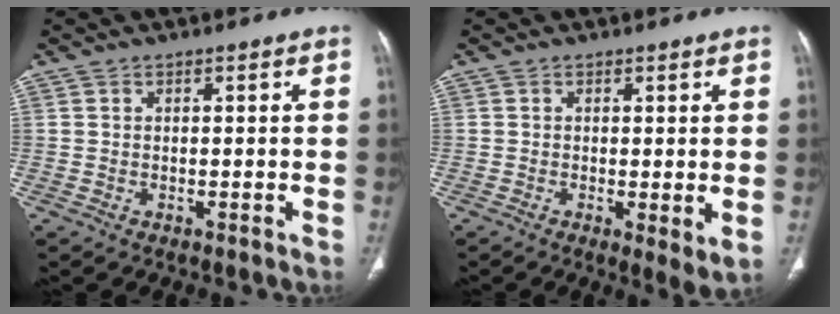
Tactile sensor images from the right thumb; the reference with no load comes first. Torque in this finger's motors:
{"motor_torque": [-0.77, 0.40, -0.07, -0.09, 0.01]}